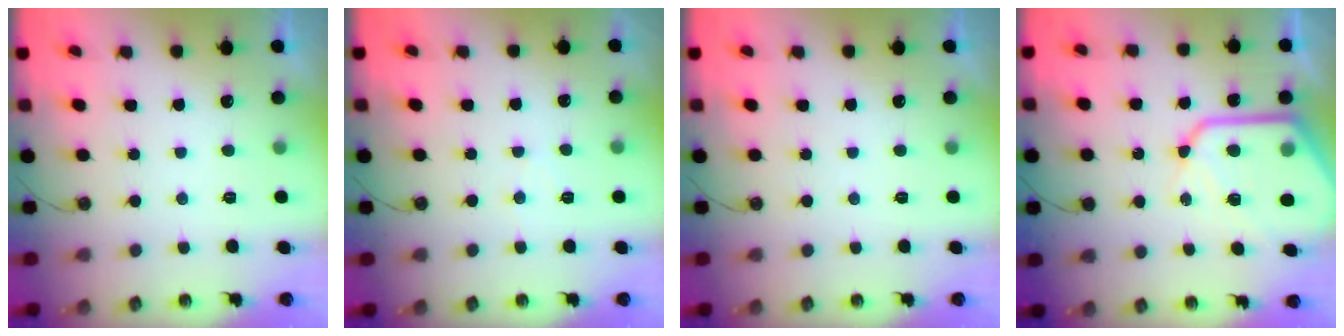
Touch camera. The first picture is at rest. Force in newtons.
{"total": 3.8, "press": 3.8, "slide": 0.4}
{"total": 0.0}
{"total": 16.9, "press": 16.8, "slide": 1.8}